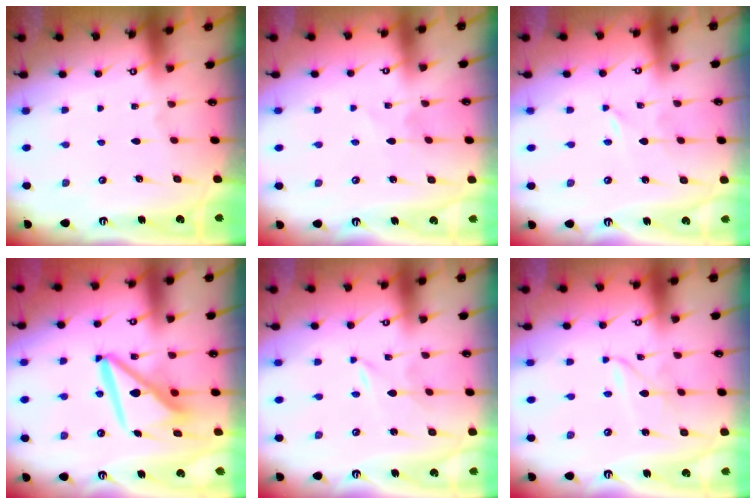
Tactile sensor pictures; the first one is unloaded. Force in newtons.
{"total": 2.4, "press": 2.4, "slide": 0.3}
{"total": 0.0}
{"total": 12.1, "press": 12.1, "slide": 1.2}
{"total": 0.0}
{"total": 1.9, "press": 1.9, "slide": 0.2}